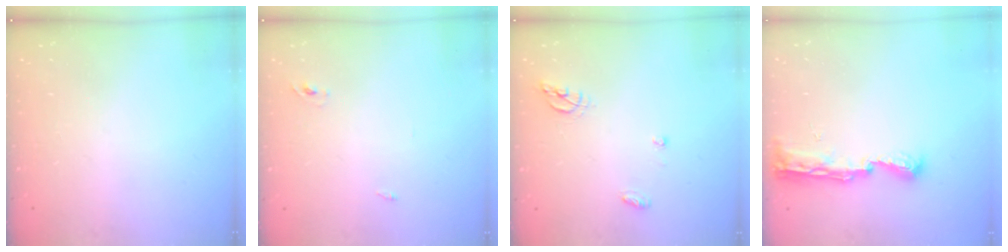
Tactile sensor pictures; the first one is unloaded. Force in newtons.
{"total": 2.4, "press": 2.1, "slide": 1.0}
{"total": 6.2, "press": 6.2, "slide": 0.4}
{"total": 8.3, "press": 8.2, "slide": 0.9}